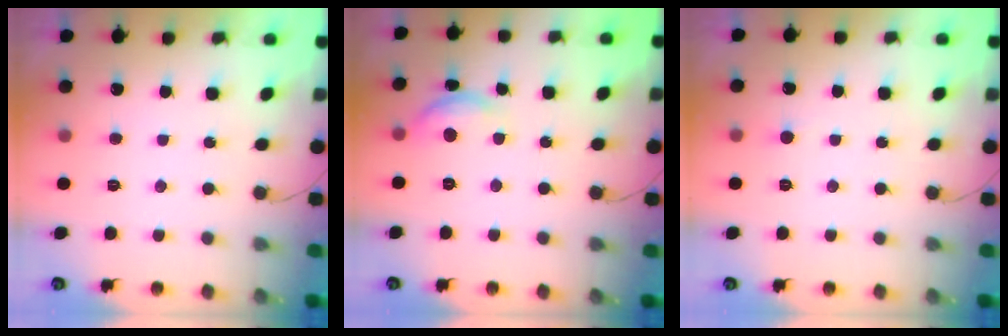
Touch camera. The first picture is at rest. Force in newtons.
{"total": 9.3, "press": 9.3, "slide": 0.5}
{"total": 1.6, "press": 1.6, "slide": 0.1}